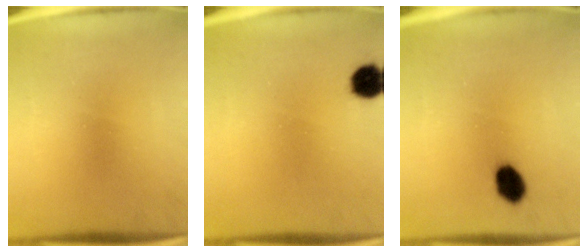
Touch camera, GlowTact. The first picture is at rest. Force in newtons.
{"total": 5.2}
{"total": 5.9}